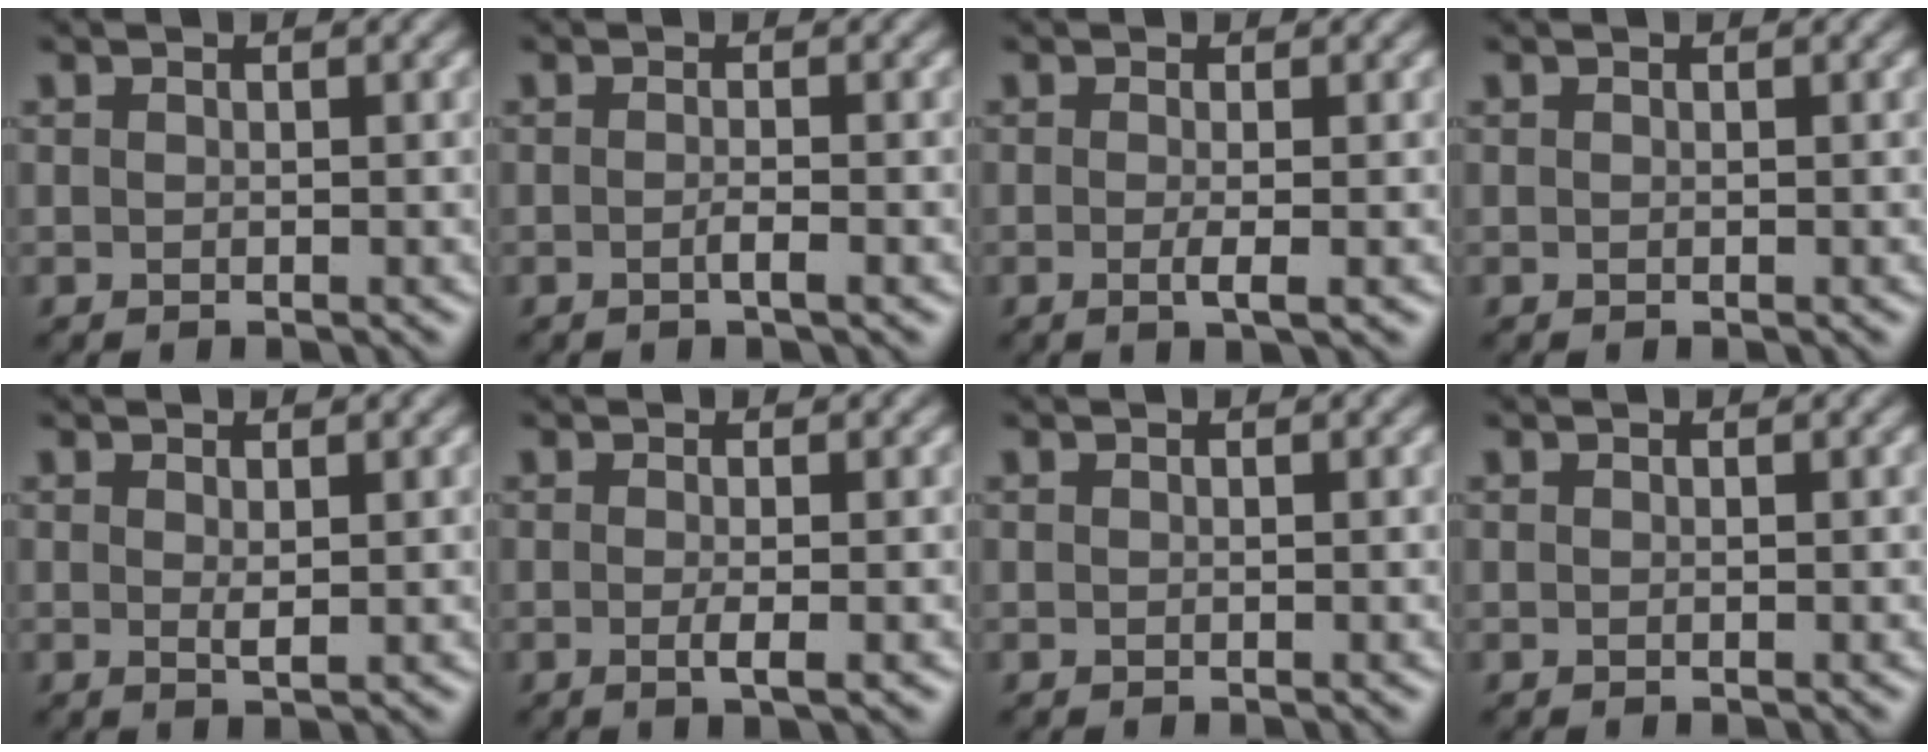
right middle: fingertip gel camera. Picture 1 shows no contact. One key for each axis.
{"total": 1.3, "fx": -0.5, "fy": 0.3, "fz": 1.1, "tx": -0.017, "ty": -0.002, "tz": -0.013}
{"total": 1.5, "fx": -0.4, "fy": 0.2, "fz": 1.4, "tx": -0.026, "ty": -0.005, "tz": -0.009}
{"total": 0.0}
{"total": 0.9, "fx": 0.3, "fy": 0.2, "fz": 0.9, "tx": -0.017, "ty": -0.004, "tz": 0.007}
{"total": 1.5, "fx": -0.4, "fy": 0.3, "fz": 1.4, "tx": -0.024, "ty": -0.004, "tz": -0.008}
{"total": 0.0}
{"total": 0.0}